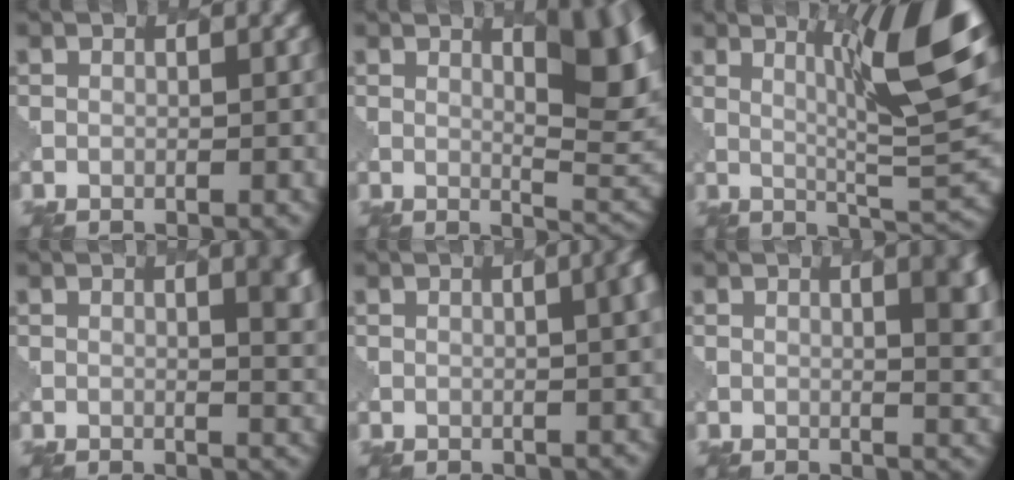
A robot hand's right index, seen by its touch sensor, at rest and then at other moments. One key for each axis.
{"total": 8.2, "fx": 3.1, "fy": 2.7, "fz": 7.1, "tx": -0.078, "ty": 0.002, "tz": 0.042}
{"total": 10.2, "fx": 3.9, "fy": 1.6, "fz": 9.3, "tx": -0.128, "ty": 0.002, "tz": 0.059}
{"total": 5.1, "fx": 1.7, "fy": 2.1, "fz": 4.4, "tx": -0.020, "ty": 0.005, "tz": 0.014}
{"total": 5.5, "fx": 1.1, "fy": 2.6, "fz": 4.7, "tx": -0.008, "ty": 0.021, "tz": -0.002}
{"total": 6.6, "fx": 1.9, "fy": 2.7, "fz": 5.7, "tx": -0.029, "ty": 0.010, "tz": 0.016}